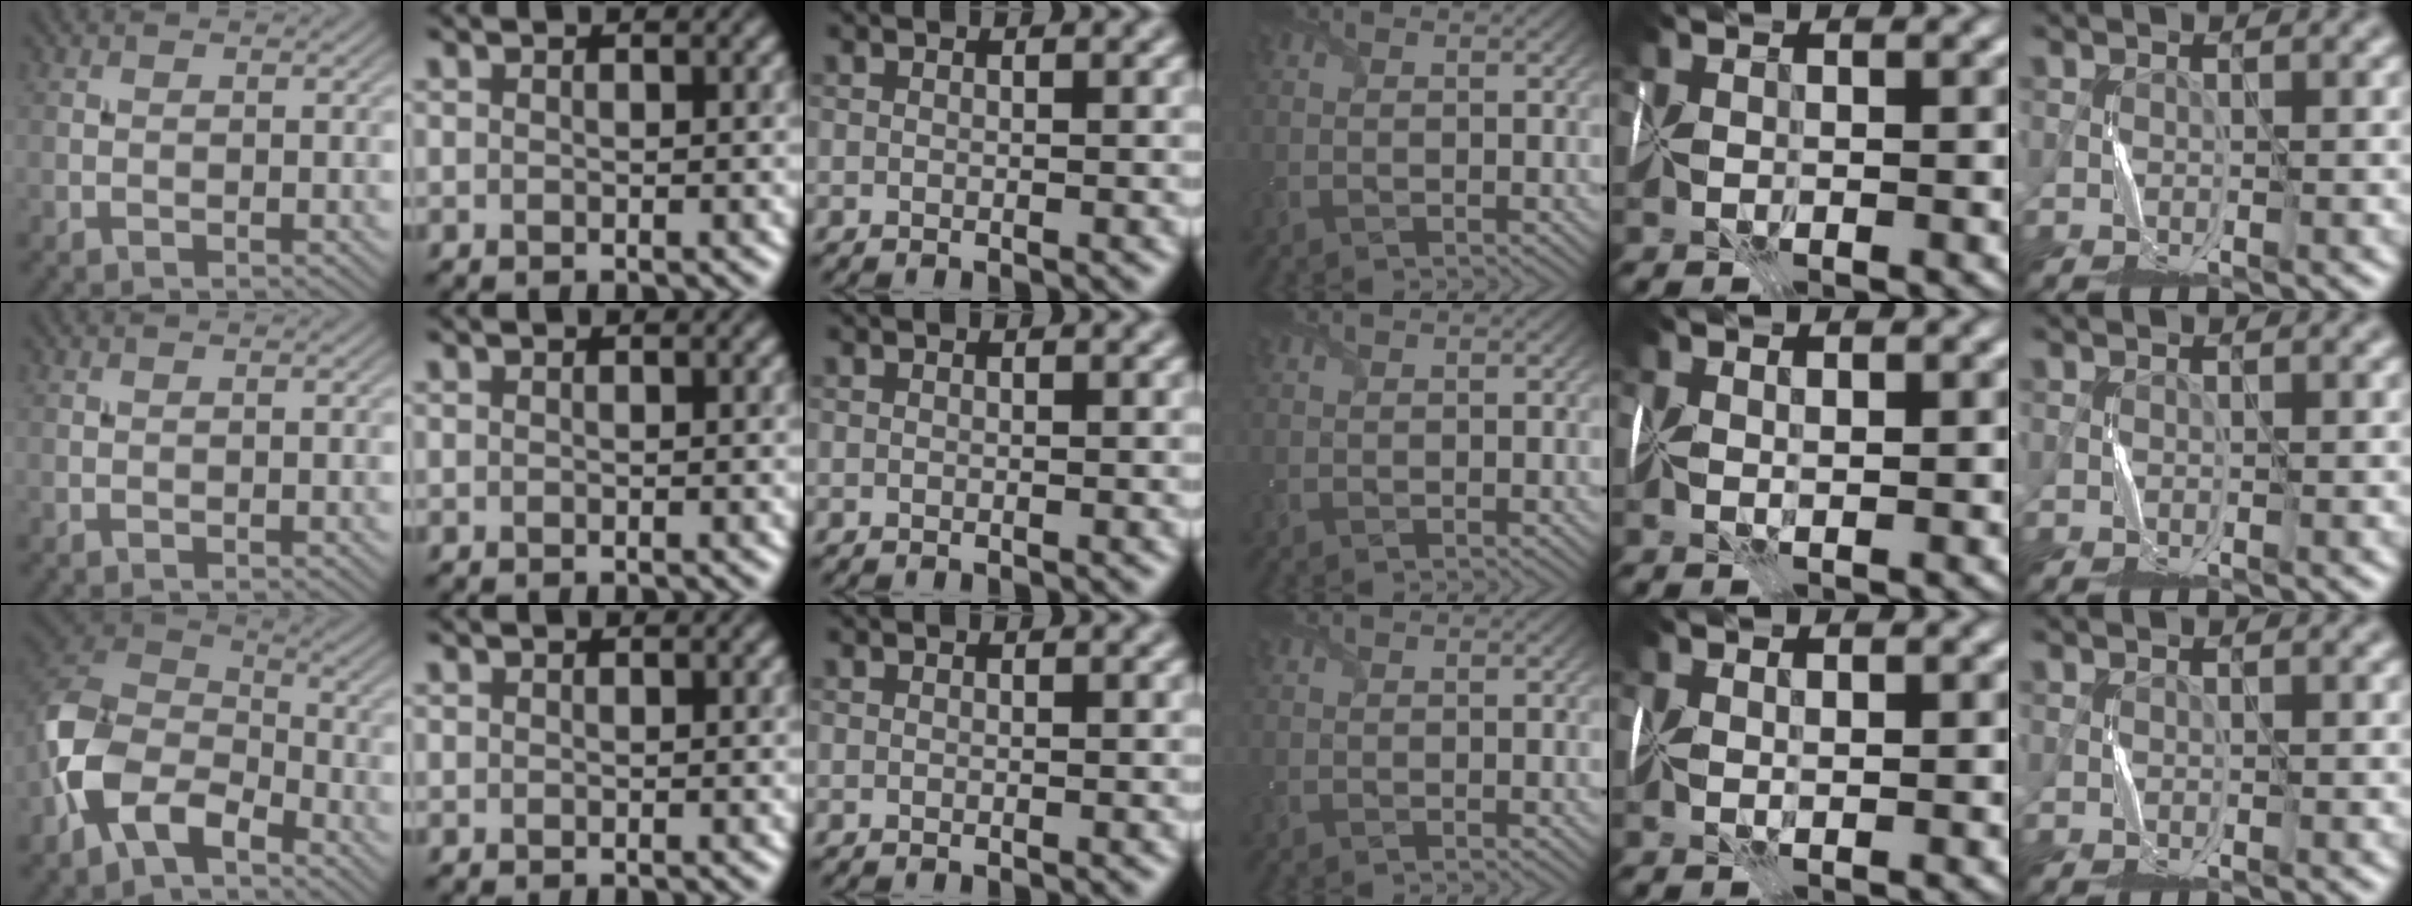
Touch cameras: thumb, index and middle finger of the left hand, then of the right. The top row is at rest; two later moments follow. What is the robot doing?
{"motion": "fold", "object": "handkerchief"}